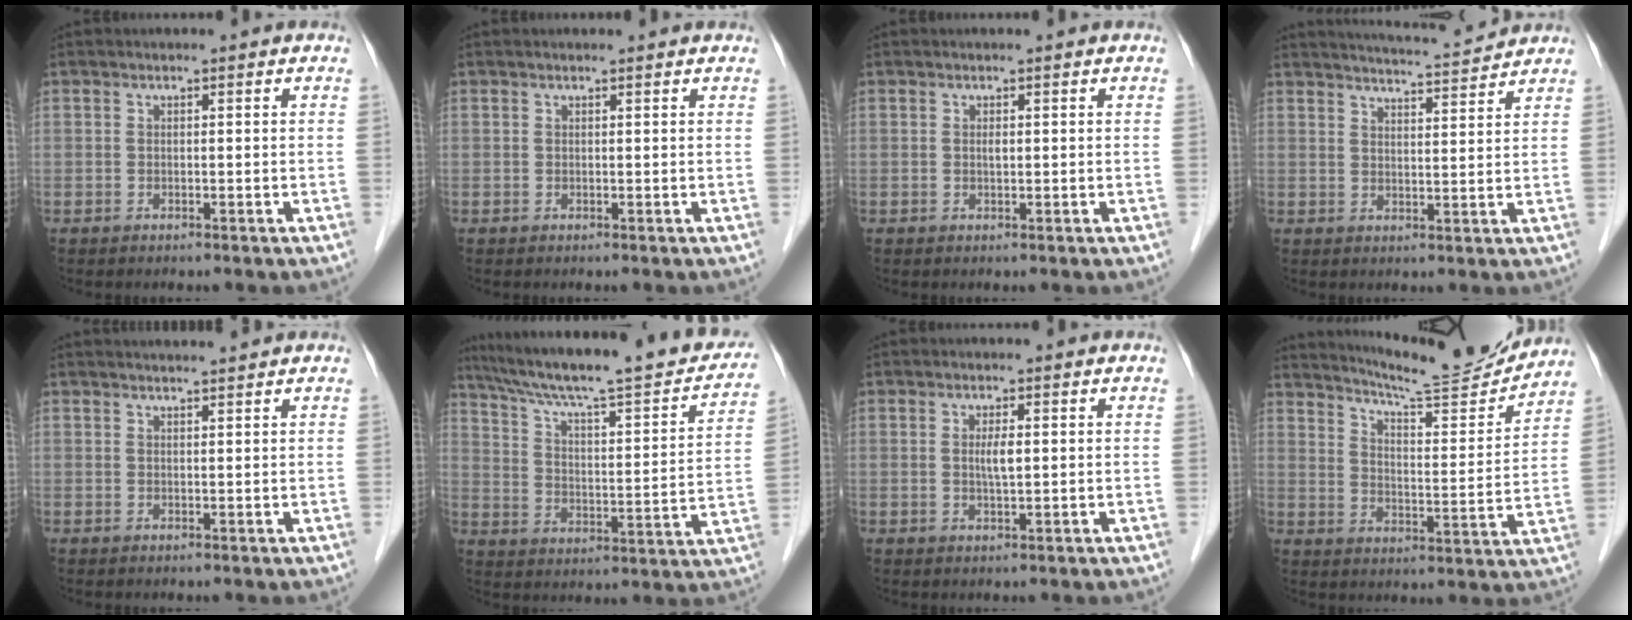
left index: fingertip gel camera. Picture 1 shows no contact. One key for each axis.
{"total": 1.7, "fx": 1.6, "fy": 0.1, "fz": 0.5, "tx": -0.009, "ty": 0.012, "tz": 0.021}
{"total": 0.6, "fx": 0.3, "fy": 0.2, "fz": 0.5, "tx": -0.014, "ty": 0.000, "tz": 0.005}
{"total": 8.1, "fx": 8.0, "fy": -0.4, "fz": 1.6, "tx": -0.036, "ty": 0.005, "tz": 0.115}
{"total": 3.9, "fx": 3.7, "fy": -0.3, "fz": 1.1, "tx": -0.015, "ty": 0.017, "tz": 0.050}
{"total": 25.9, "fx": 21.8, "fy": 3.3, "fz": 13.6, "tx": -0.216, "ty": -0.005, "tz": 0.303}
{"total": 2.2, "fx": 0.4, "fy": 0.2, "fz": 2.1, "tx": -0.042, "ty": -0.001, "tz": 0.007}
{"total": 16.0, "fx": 15.3, "fy": 0.1, "fz": 4.6, "tx": -0.081, "ty": -0.036, "tz": 0.219}